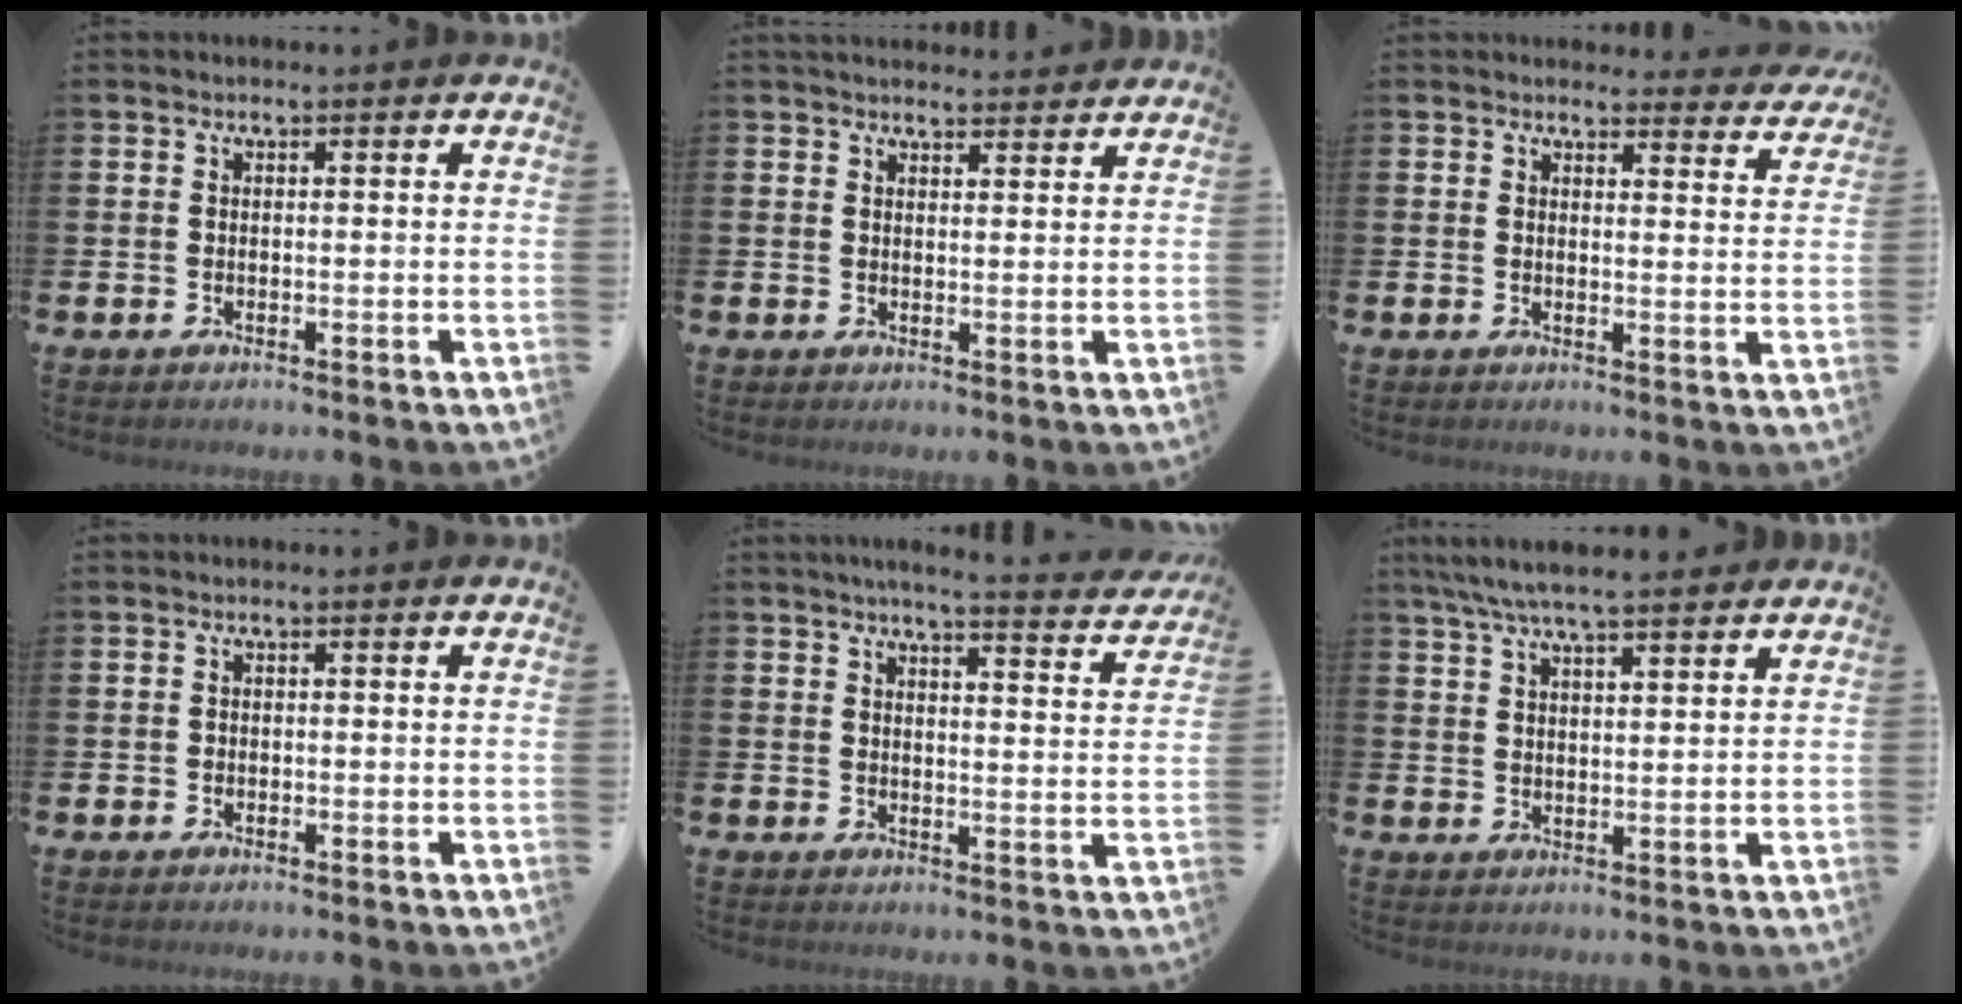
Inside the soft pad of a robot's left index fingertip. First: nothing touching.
{"total": 2.9, "force": [2.8, 0.6, 0.1], "torque": [0.001, -0.015, 0.050]}
{"total": 3.0, "force": [2.9, 0.8, 0.1], "torque": [0.007, -0.021, 0.048]}
{"total": 0.6, "force": [-0.2, 0.5, 0.2], "torque": [-0.007, 0.005, -0.005]}
{"total": 4.7, "force": [4.5, -0.2, 1.6], "torque": [-0.034, -0.030, 0.074]}
{"total": 5.0, "force": [4.1, 0.9, 2.7], "torque": [-0.062, 0.000, 0.074]}